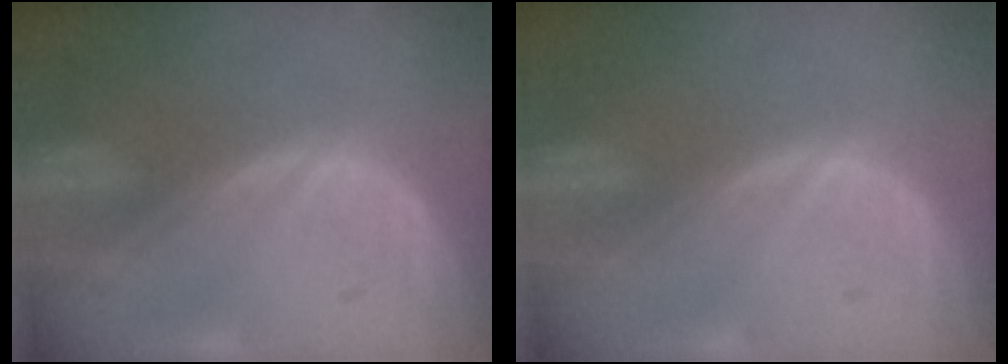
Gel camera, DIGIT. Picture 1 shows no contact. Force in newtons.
{"total": 0.0}